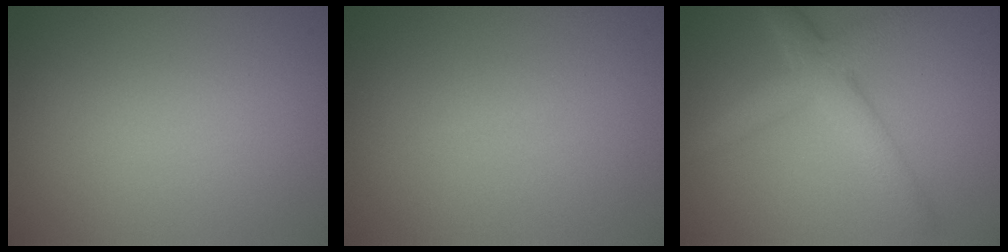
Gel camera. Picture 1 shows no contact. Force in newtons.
{"total": 0.0}
{"total": 4.5, "press": 4.5, "slide": 0.1}